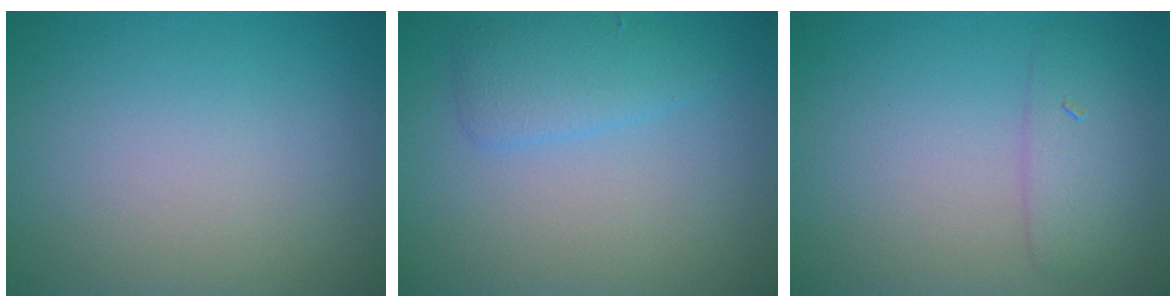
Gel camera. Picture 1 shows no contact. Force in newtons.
{"total": 2.6, "press": 2.6, "slide": 0.1}
{"total": 2.7, "press": 2.7, "slide": 0.1}